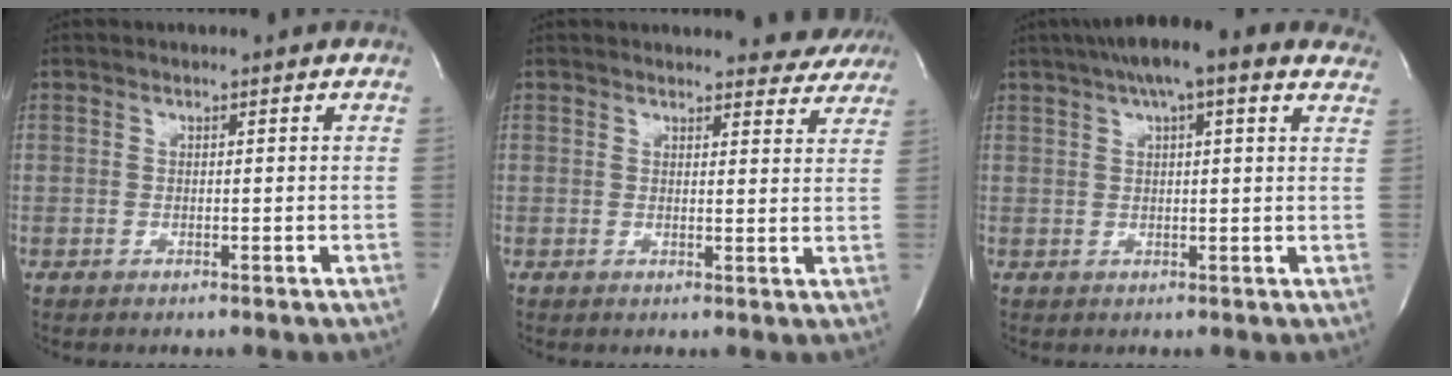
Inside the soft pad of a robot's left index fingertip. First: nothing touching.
{"total": 7.7, "force": [7.5, 1.9, 0.7], "torque": [0.017, -0.016, 0.059]}
{"total": 13.1, "force": [9.3, 2.8, 8.8], "torque": [-0.142, 0.045, 0.123]}